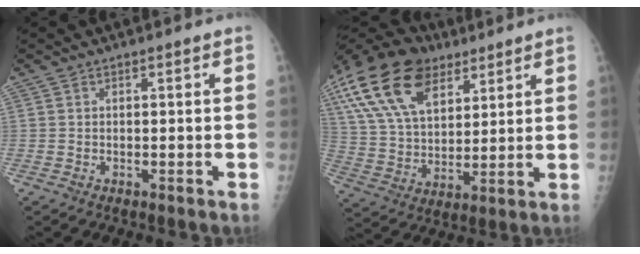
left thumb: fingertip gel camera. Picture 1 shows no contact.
{"total": 23.4, "force": [11.9, 13.9, 14.6], "torque": [-0.287, -0.001, 0.217]}